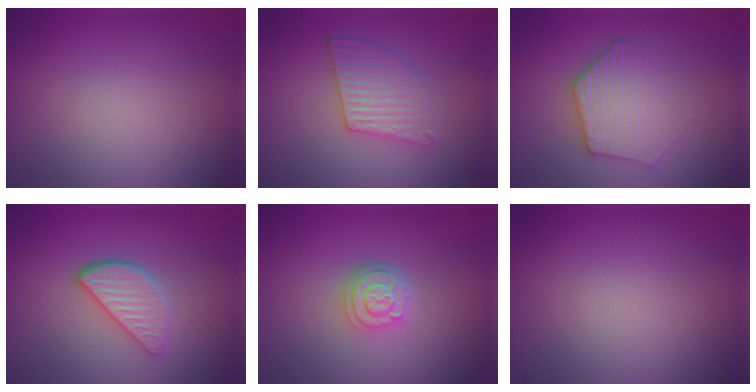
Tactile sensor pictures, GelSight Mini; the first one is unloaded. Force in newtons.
{"total": 3.0, "press": 3.0, "slide": 0.2}
{"total": 4.2, "press": 3.9, "slide": 1.5}
{"total": 3.4, "press": 2.9, "slide": 1.9}
{"total": 3.1, "press": 2.4, "slide": 1.8}
{"total": 0.0}